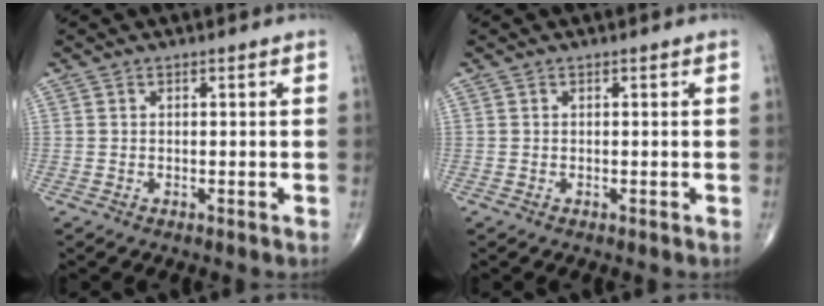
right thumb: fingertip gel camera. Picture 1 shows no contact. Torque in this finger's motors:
{"motor_torque": [-0.26, 0.26, -0.12, -0.12, 0.00]}